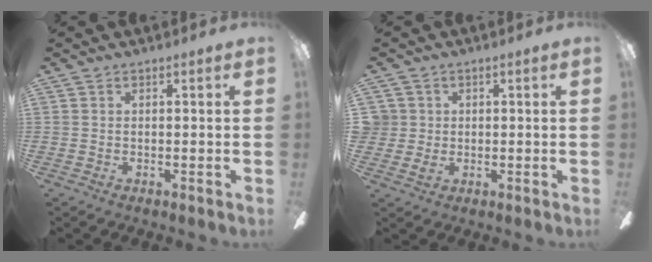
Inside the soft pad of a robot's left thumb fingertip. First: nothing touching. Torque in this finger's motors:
{"motor_torque": [0.00, 0.01, 0.17, -0.12, 0.00]}